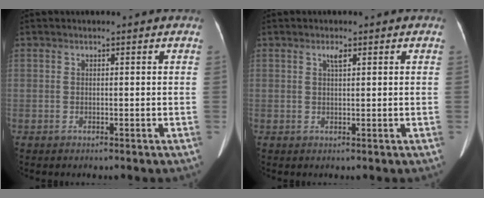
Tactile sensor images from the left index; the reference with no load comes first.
{"total": 1.3, "force": [0.7, 0.2, 1.1], "torque": [-0.023, 0.003, 0.014]}